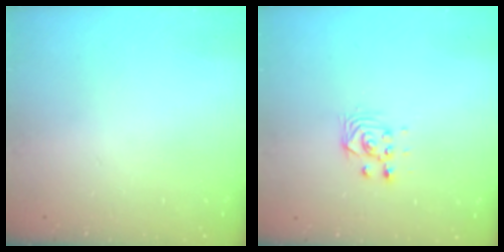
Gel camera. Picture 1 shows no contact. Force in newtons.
{"total": 2.8, "press": 2.8, "slide": 0.2}